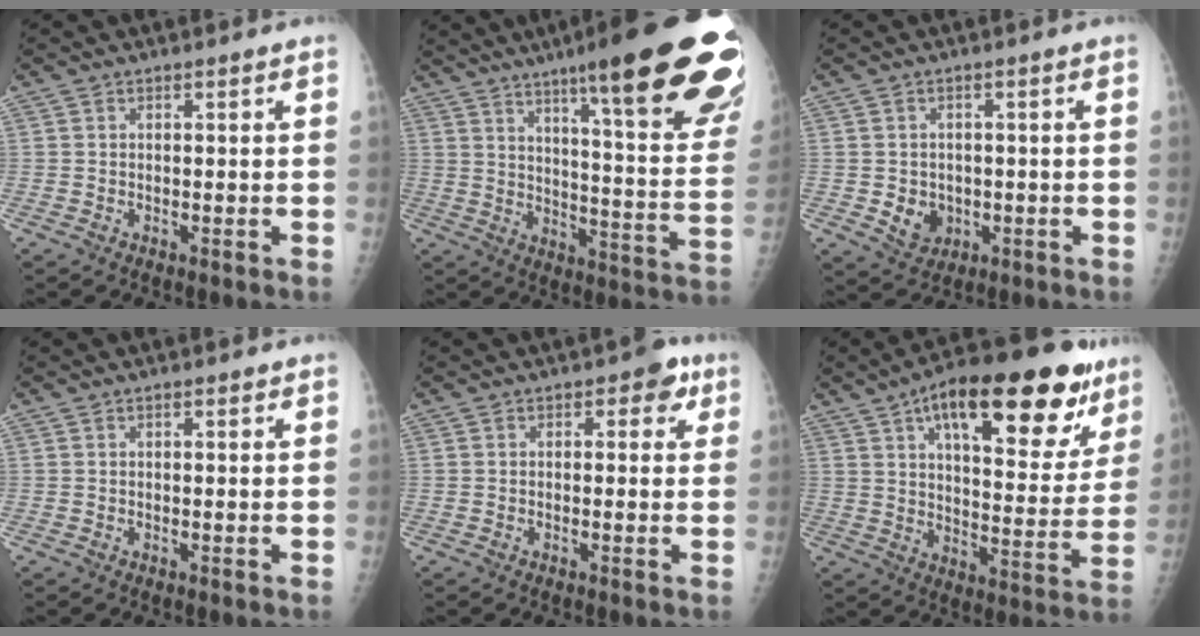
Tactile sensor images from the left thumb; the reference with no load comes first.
{"total": 30.1, "force": [18.8, 4.2, 23.1], "torque": [-0.243, -0.076, 0.260]}
{"total": 4.8, "force": [-0.9, 4.2, 2.3], "torque": [-0.018, 0.002, -0.001]}
{"total": 0.7, "force": [0.4, 0.2, 0.4], "torque": [-0.008, -0.001, 0.006]}
{"total": 3.5, "force": [1.4, 2.2, 2.4], "torque": [-0.001, 0.001, 0.008]}
{"total": 27.5, "force": [15.0, 10.8, 20.4], "torque": [-0.259, -0.018, 0.221]}